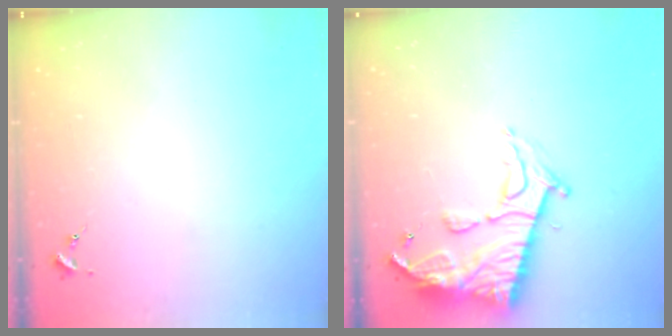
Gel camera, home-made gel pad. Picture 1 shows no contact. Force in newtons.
{"total": 14.4, "press": 14.3, "slide": 1.6}